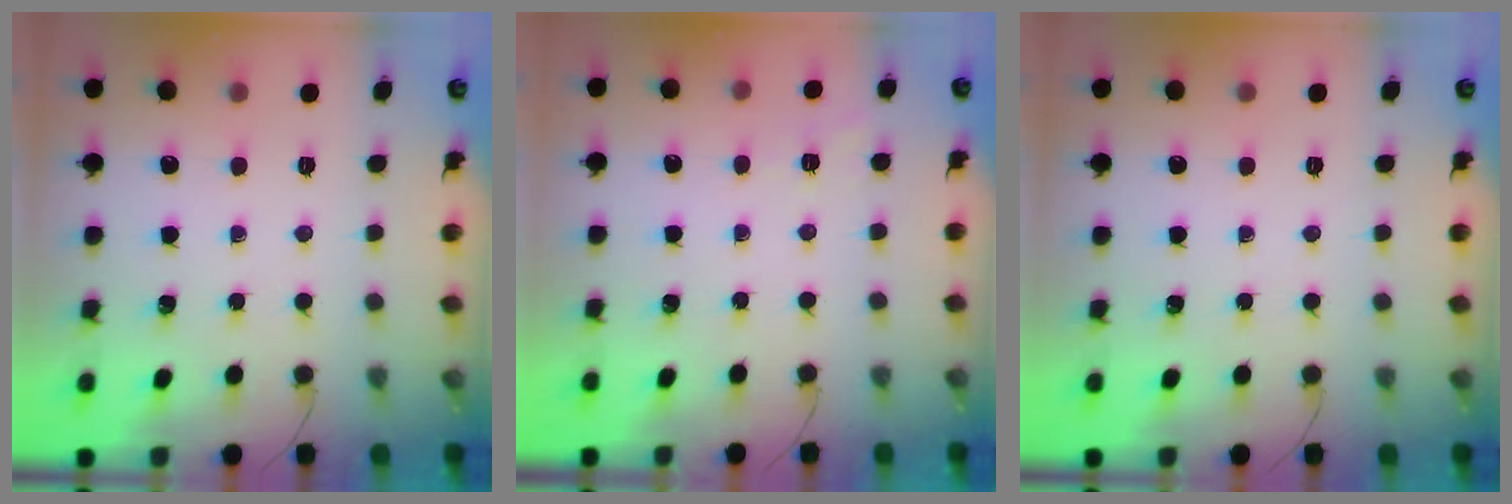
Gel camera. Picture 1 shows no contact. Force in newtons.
{"total": 2.3, "press": 1.8, "slide": 1.4}
{"total": 0.0}